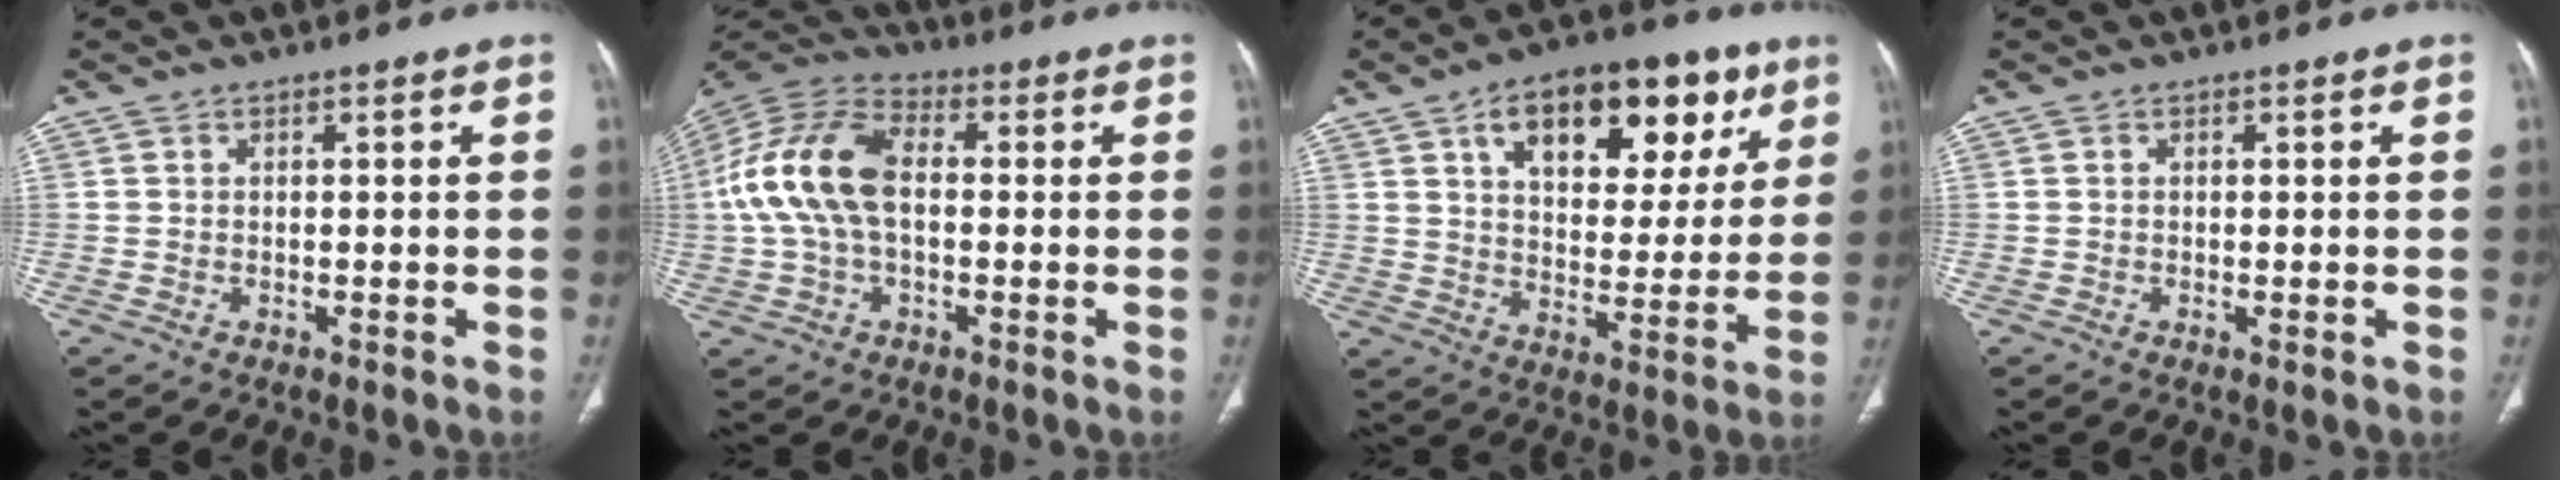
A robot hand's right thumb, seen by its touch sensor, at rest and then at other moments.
{"total": 15.1, "force": [0.3, 9.1, 12.1], "torque": [-0.249, 0.035, -0.002]}
{"total": 21.4, "force": [10.0, 11.8, 14.8], "torque": [-0.168, -0.008, 0.151]}
{"total": 0.7, "force": [-0.3, 0.2, 0.6], "torque": [-0.015, -0.003, -0.005]}